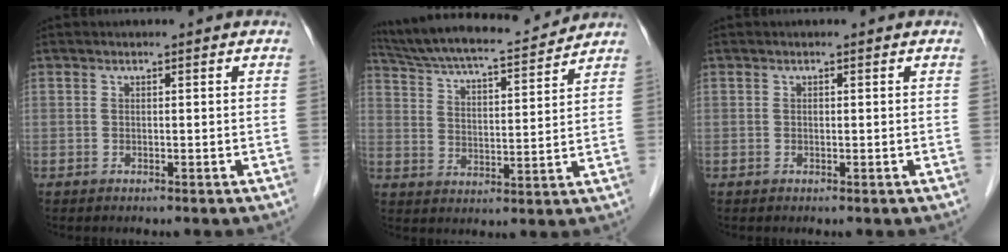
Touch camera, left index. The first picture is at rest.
{"total": 15.5, "force": [14.2, 1.5, 6.0], "torque": [-0.113, 0.011, 0.226]}
{"total": 1.1, "force": [-1.1, 0.1, 0.0], "torque": [0.003, -0.005, -0.020]}